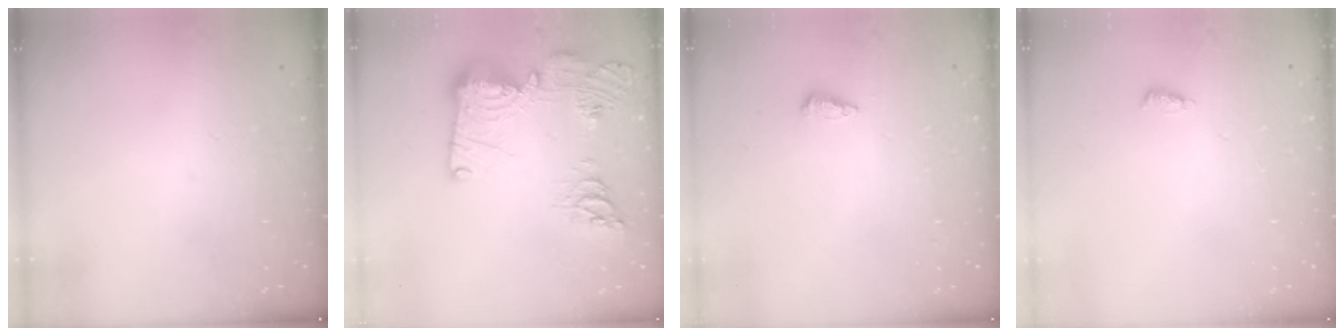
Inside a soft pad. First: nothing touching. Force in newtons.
{"total": 22.8, "press": 22.7, "slide": 2.3}
{"total": 6.1, "press": 6.0, "slide": 1.0}
{"total": 4.4, "press": 4.1, "slide": 1.5}